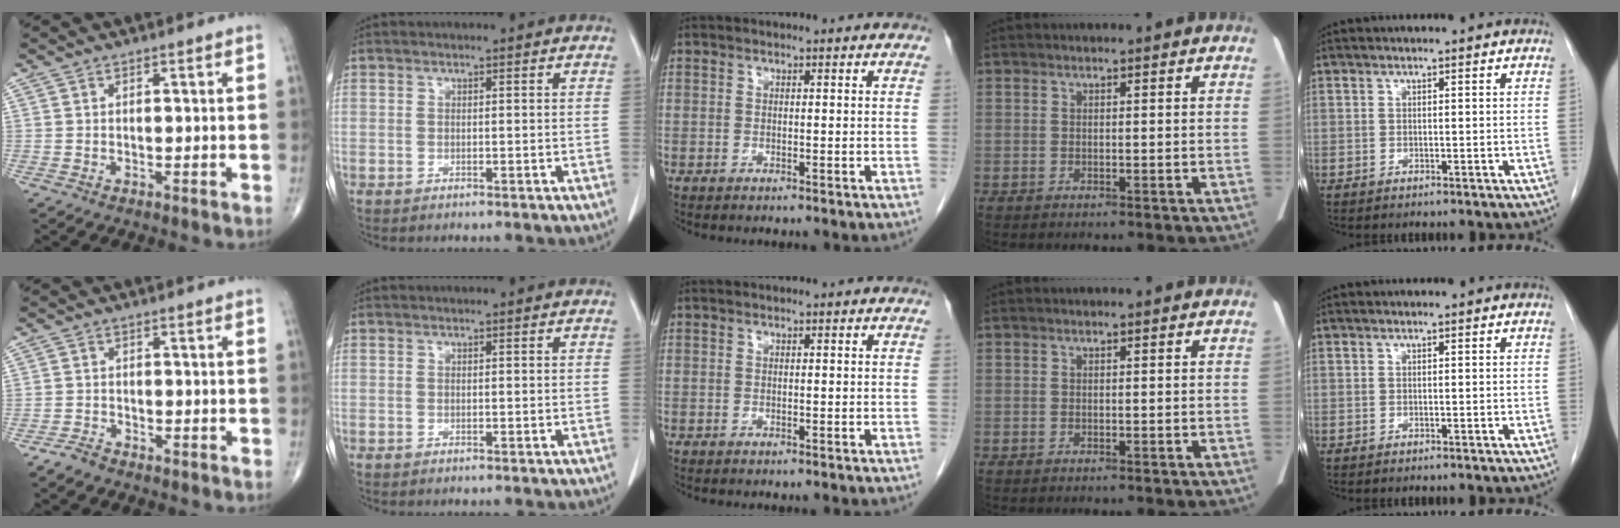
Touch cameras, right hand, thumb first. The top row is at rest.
{"thumb": {"total": 2.0, "force": [-1.7, 0.8, 0.6], "torque": [-0.020, 0.005, -0.031]}}